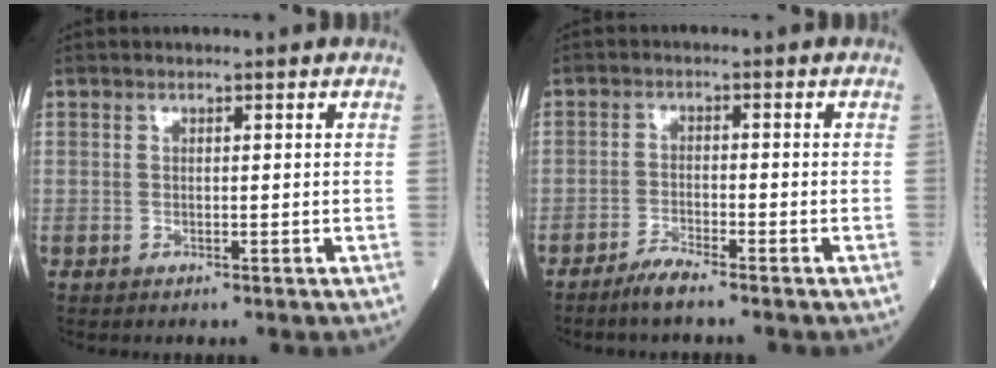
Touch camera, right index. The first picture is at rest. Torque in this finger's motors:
{"motor_torque": [0.01, -0.10, 0.03, 0.03]}